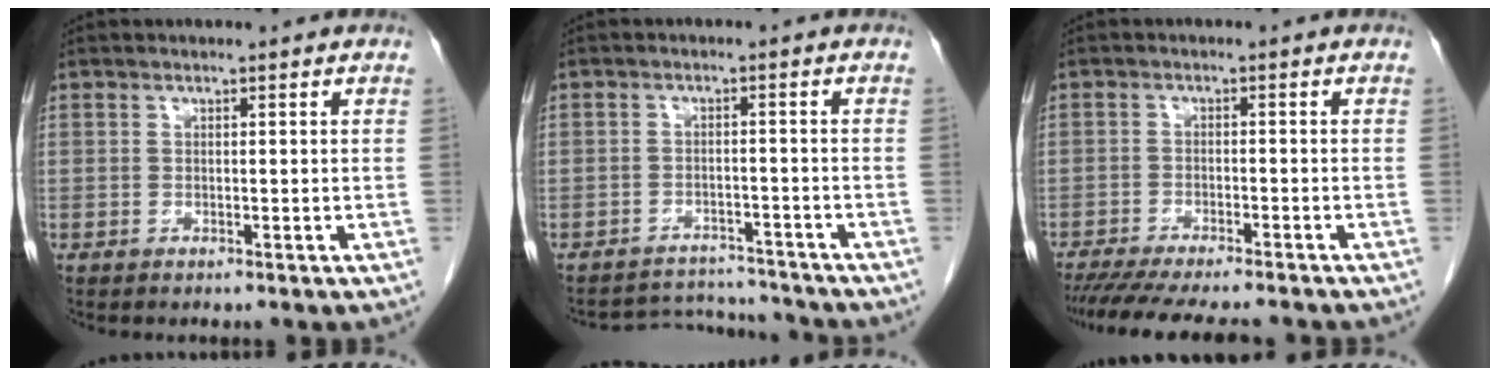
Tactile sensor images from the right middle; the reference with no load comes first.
{"total": 5.9, "force": [-5.7, 0.5, -1.7], "torque": [0.022, 0.013, -0.085]}
{"total": 13.0, "force": [-11.5, 1.5, 5.9], "torque": [-0.093, -0.024, -0.162]}